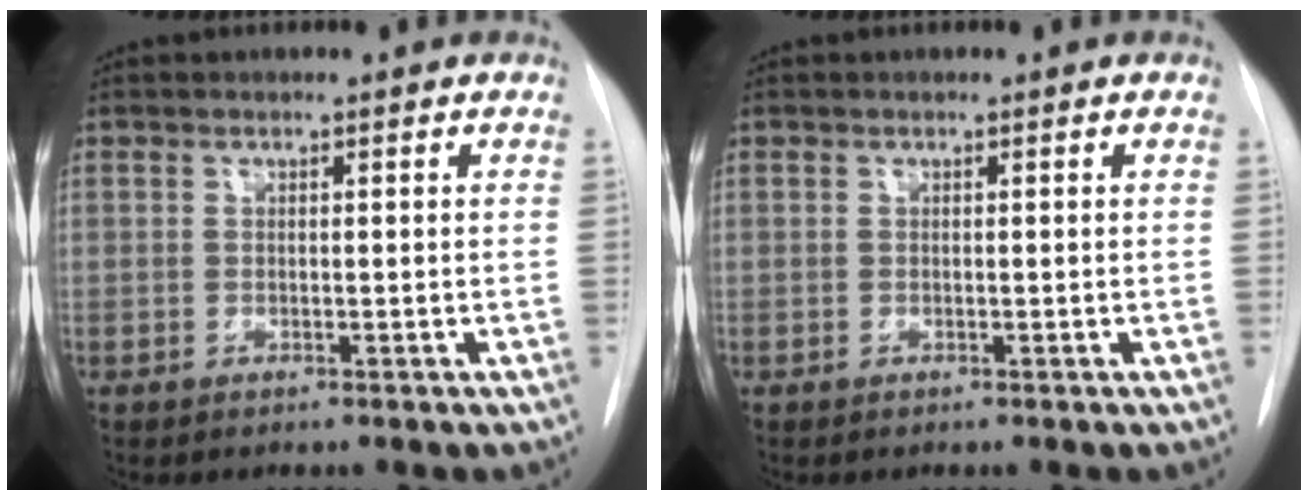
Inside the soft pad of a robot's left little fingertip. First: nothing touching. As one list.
[{"total": 0.0}]